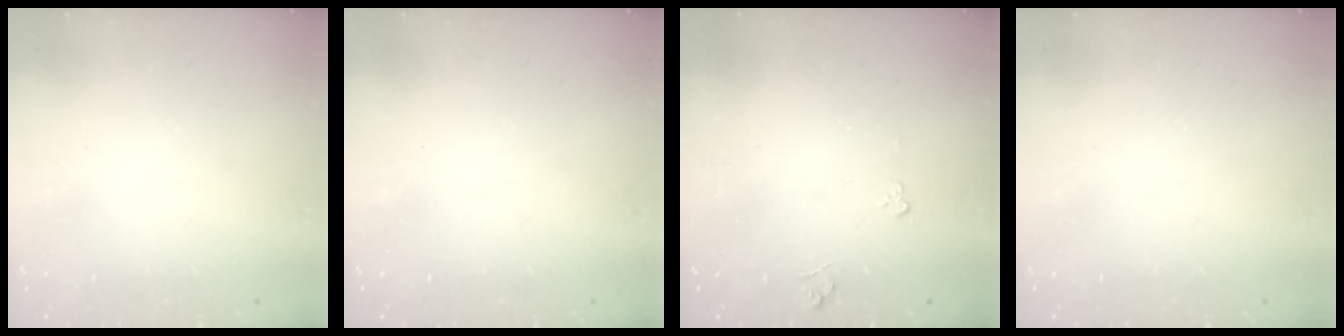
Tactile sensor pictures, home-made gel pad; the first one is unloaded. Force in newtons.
{"total": 0.0}
{"total": 3.6, "press": 3.6, "slide": 0.4}
{"total": 0.0}